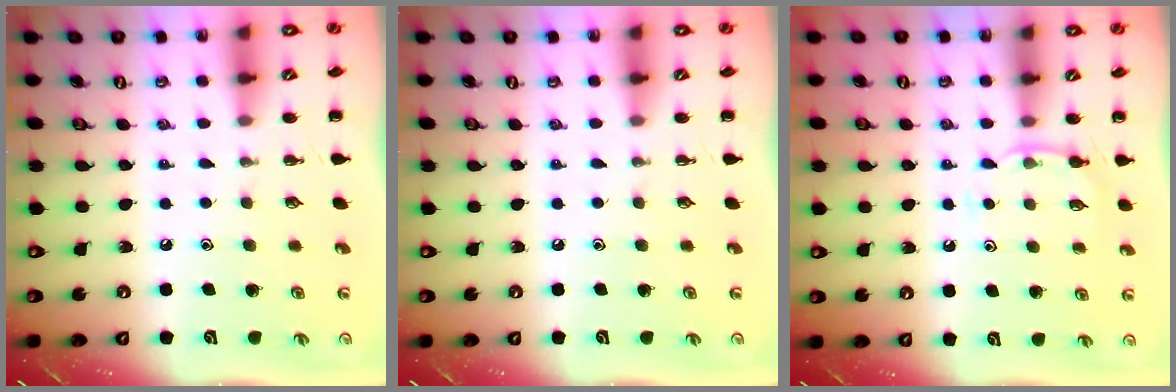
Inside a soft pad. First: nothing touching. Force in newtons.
{"total": 0.0}
{"total": 5.7, "press": 5.4, "slide": 1.6}